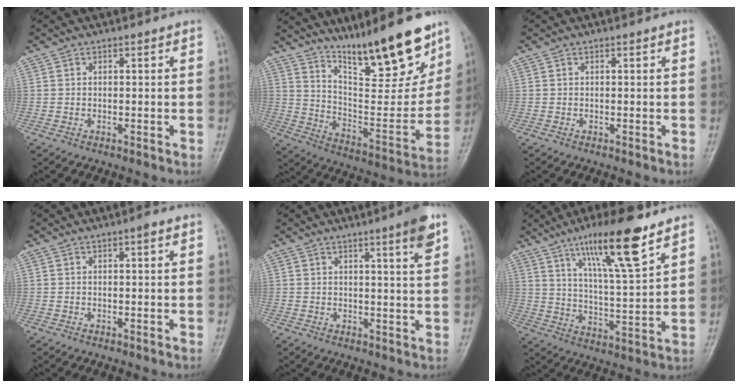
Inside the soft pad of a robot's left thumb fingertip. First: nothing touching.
{"total": 21.9, "force": [16.0, 5.0, 14.0], "torque": [-0.176, -0.095, 0.266]}
{"total": 0.0}
{"total": 1.2, "force": [0.5, 0.4, 1.0], "torque": [-0.014, 0.003, 0.004]}
{"total": 5.6, "force": [3.2, 0.1, 4.5], "torque": [-0.060, -0.018, 0.043]}
{"total": 15.8, "force": [9.9, 2.8, 11.9], "torque": [-0.190, -0.051, 0.173]}